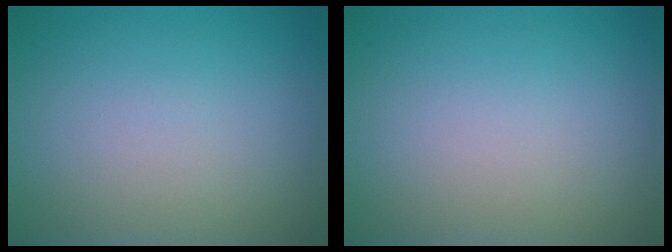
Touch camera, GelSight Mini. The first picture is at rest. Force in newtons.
{"total": 0.0}